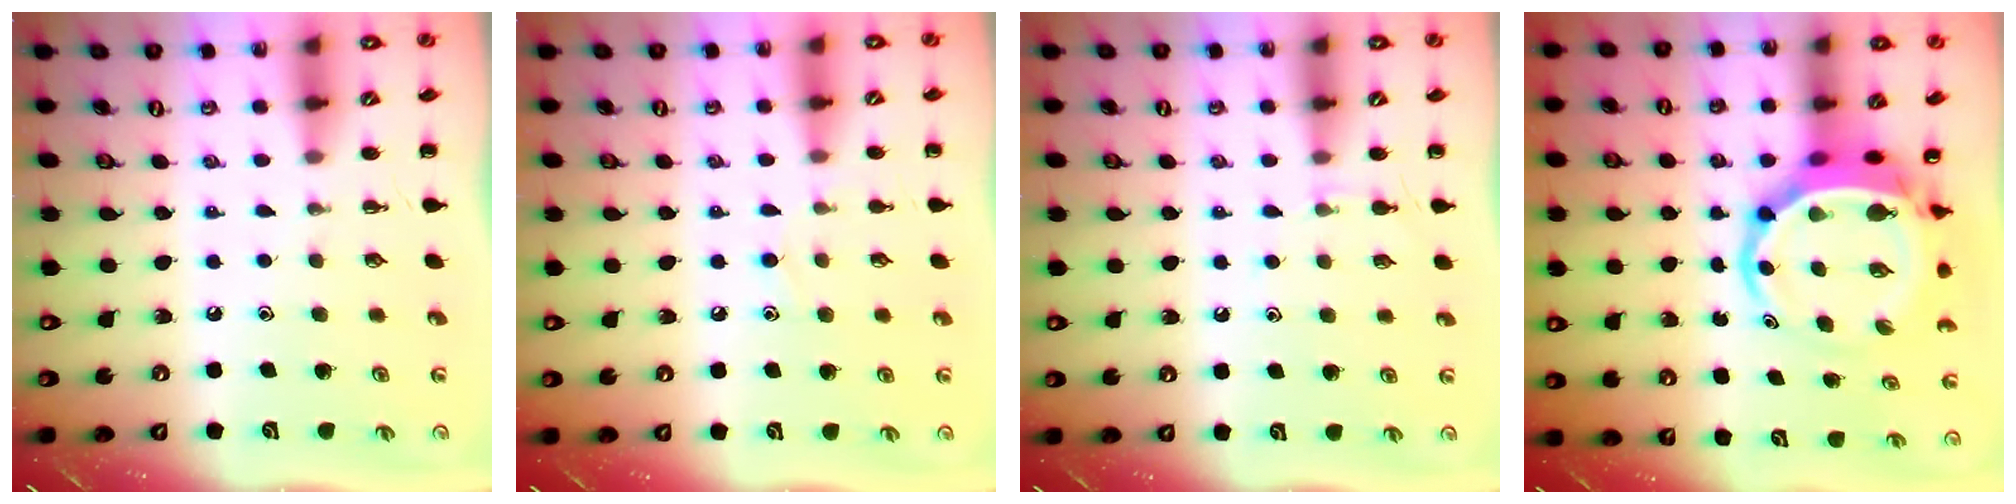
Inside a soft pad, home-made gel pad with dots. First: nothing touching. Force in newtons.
{"total": 7.0, "press": 6.6, "slide": 2.3}
{"total": 4.0, "press": 3.8, "slide": 1.3}
{"total": 7.7, "press": 7.4, "slide": 2.2}